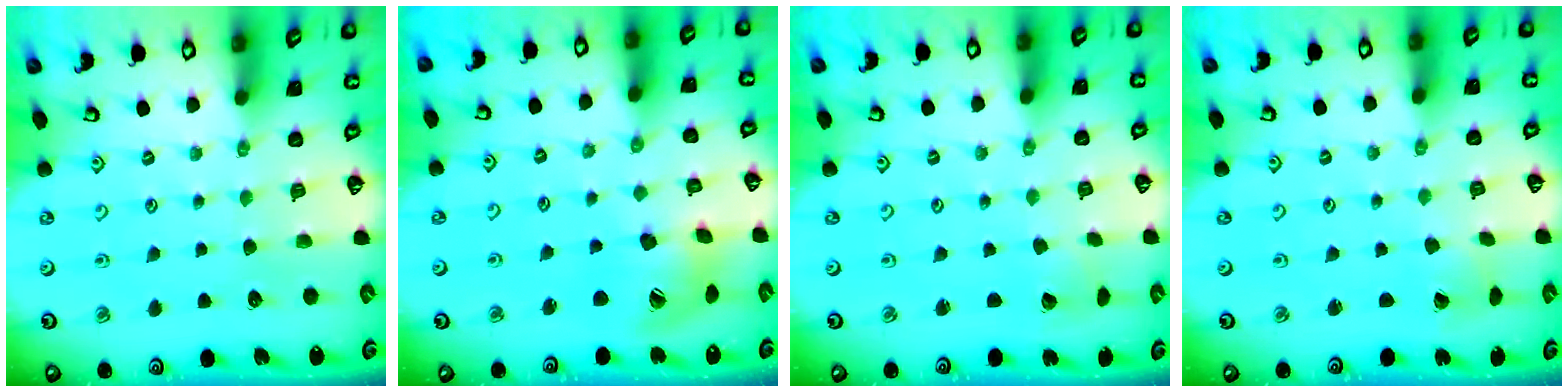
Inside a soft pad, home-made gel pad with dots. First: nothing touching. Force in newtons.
{"total": 14.3, "press": 14.1, "slide": 2.2}
{"total": 2.1, "press": 2.1, "slide": 0.2}
{"total": 1.8, "press": 1.8, "slide": 0.4}